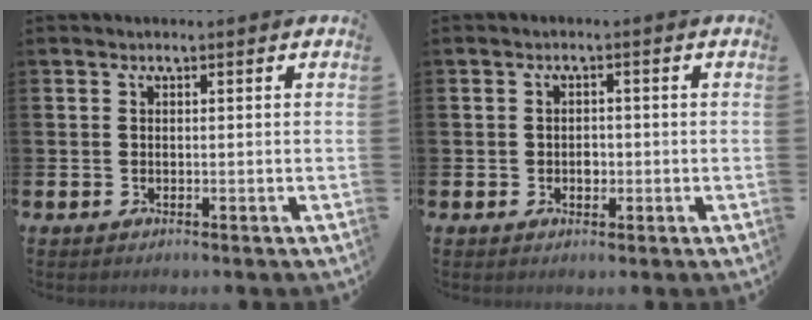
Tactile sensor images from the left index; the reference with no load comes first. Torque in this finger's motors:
{"motor_torque": [0.49, 0.11, 0.03, 0.01]}